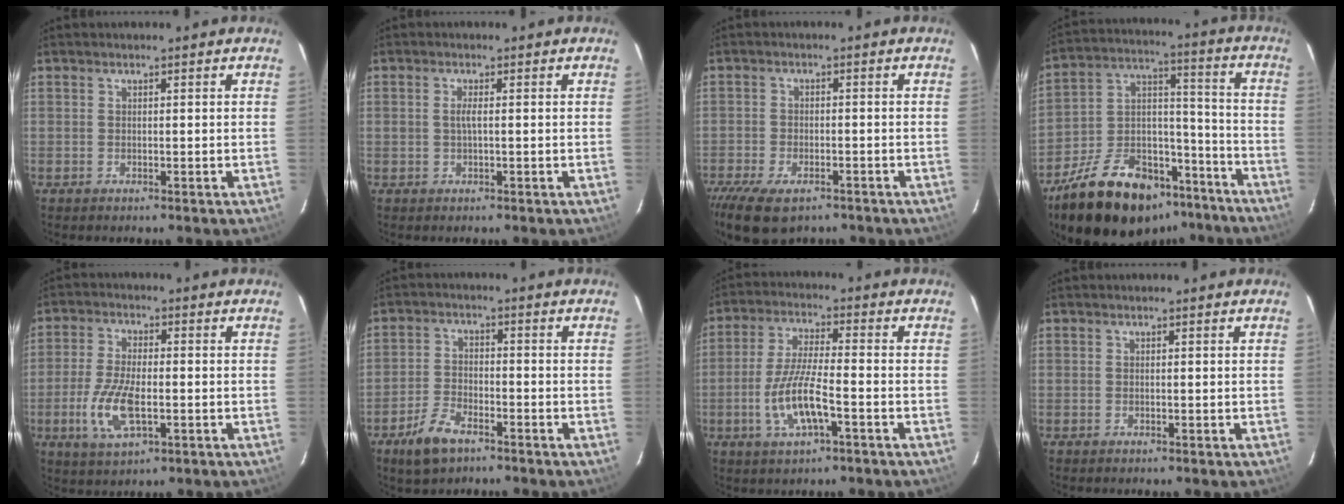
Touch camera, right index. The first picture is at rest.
{"total": 1.4, "force": [-0.1, 0.2, 1.4], "torque": [-0.028, 0.001, -0.003]}
{"total": 10.3, "force": [-7.3, 4.7, 5.6], "torque": [-0.135, -0.030, -0.124]}
{"total": 25.7, "force": [-18.6, 12.3, 12.7], "torque": [-0.242, 0.038, -0.271]}
{"total": 9.8, "force": [-2.7, 4.0, 8.6], "torque": [-0.185, -0.008, -0.050]}
{"total": 7.2, "force": [-4.9, 3.3, 4.2], "torque": [-0.106, -0.004, -0.093]}
{"total": 9.7, "force": [-3.6, 2.3, 8.7], "torque": [-0.180, -0.007, -0.068]}
{"total": 0.0}